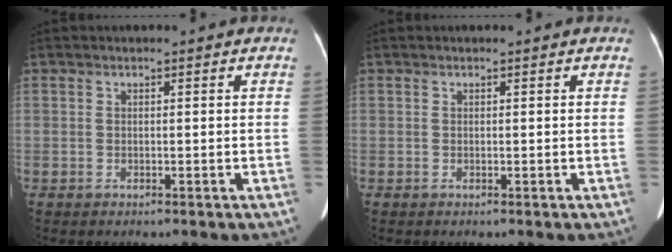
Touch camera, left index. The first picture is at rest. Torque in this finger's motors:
{"motor_torque": [0.01, 0.00, 0.00, 0.00]}